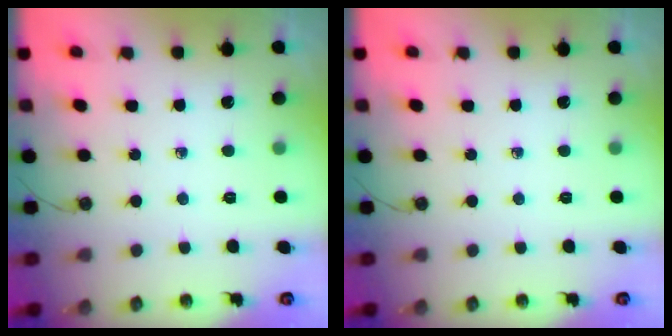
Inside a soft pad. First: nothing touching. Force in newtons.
{"total": 0.0}